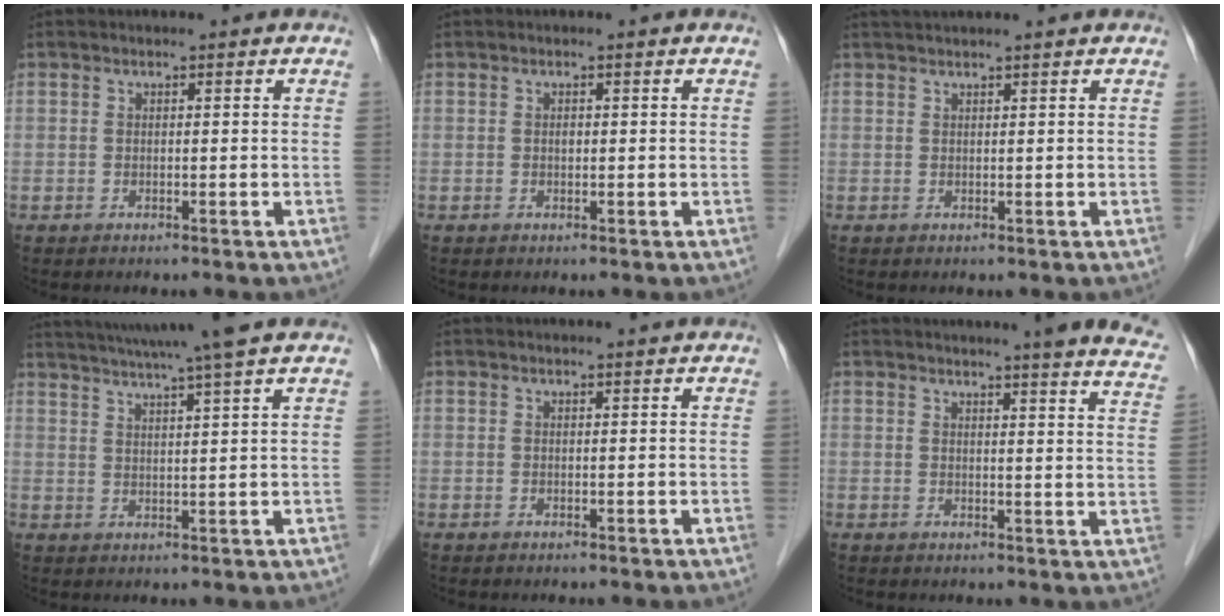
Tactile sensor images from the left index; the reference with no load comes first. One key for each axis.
{"total": 0.5, "fx": 0.0, "fy": 0.3, "fz": 0.4, "tx": -0.008, "ty": 0.001, "tz": 0.000}
{"total": 3.3, "fx": 2.9, "fy": -0.8, "fz": 1.4, "tx": -0.013, "ty": 0.027, "tz": 0.051}
{"total": 12.9, "fx": 11.0, "fy": -1.4, "fz": 6.6, "tx": -0.116, "ty": 0.007, "tz": 0.155}
{"total": 2.5, "fx": 2.3, "fy": -0.2, "fz": 0.8, "tx": -0.011, "ty": 0.015, "tz": 0.029}
{"total": 19.2, "fx": 17.5, "fy": 0.8, "fz": 8.1, "tx": -0.097, "ty": -0.054, "tz": 0.183}